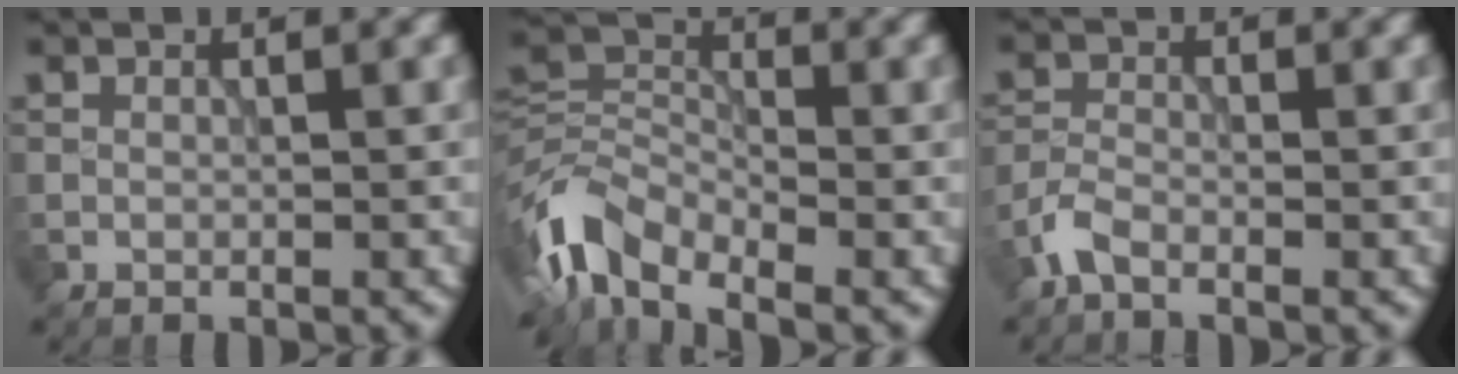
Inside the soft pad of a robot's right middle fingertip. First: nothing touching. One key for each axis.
{"total": 6.6, "fx": -3.9, "fy": 3.5, "fz": 4.1, "tx": -0.077, "ty": 0.002, "tz": -0.096}
{"total": 2.1, "fx": -1.6, "fy": 0.7, "fz": 1.3, "tx": -0.032, "ty": 0.001, "tz": -0.043}